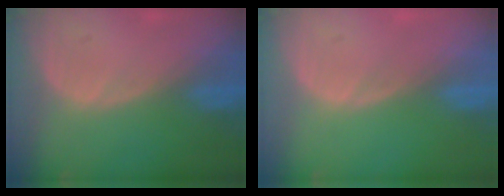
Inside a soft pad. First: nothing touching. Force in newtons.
{"total": 0.0}